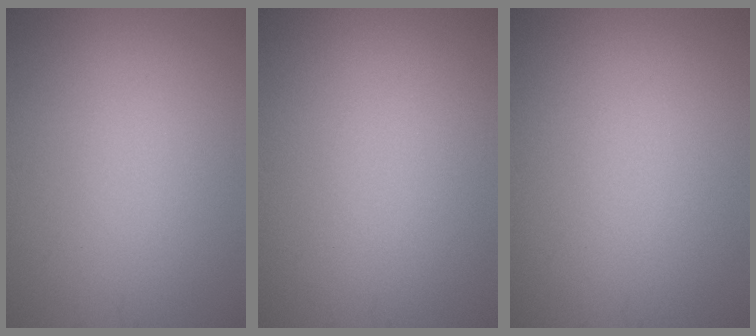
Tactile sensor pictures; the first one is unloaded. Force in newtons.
{"total": 0.0}
{"total": 0.0}